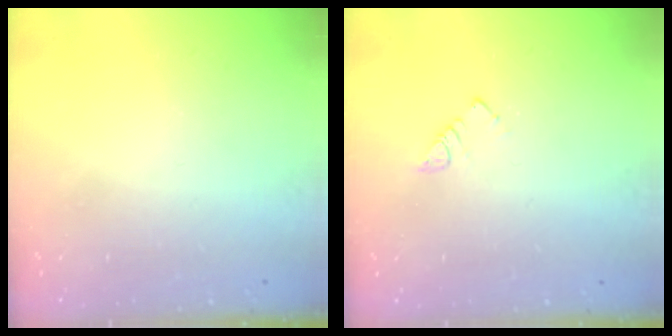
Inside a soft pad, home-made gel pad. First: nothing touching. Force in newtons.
{"total": 3.4, "press": 3.4, "slide": 0.5}